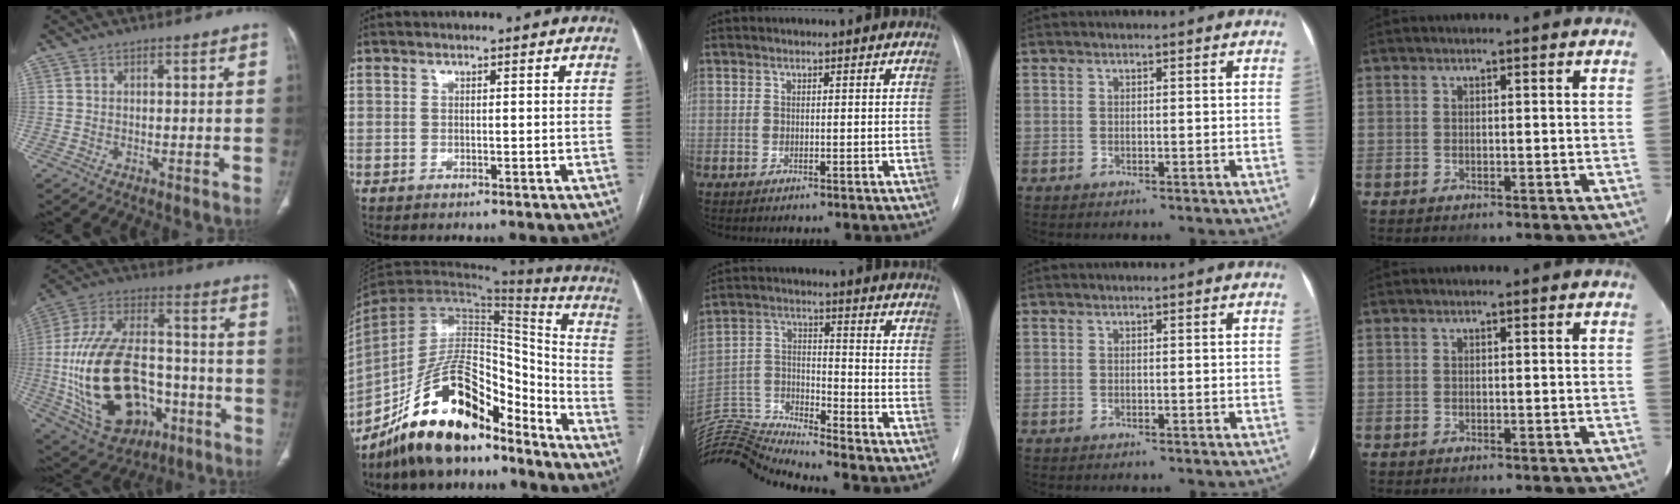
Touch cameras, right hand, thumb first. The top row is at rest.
{"thumb": {"total": 28.0, "force": [-6.6, 17.8, 20.6], "torque": [-0.395, 0.038, -0.084]}, "index": {"total": 18.0, "force": [-13.7, 6.1, 10.0], "torque": [-0.180, 0.038, -0.238]}, "middle": {"total": 14.4, "force": [-14.0, -2.1, 2.5], "torque": [-0.058, 0.026, -0.263]}}